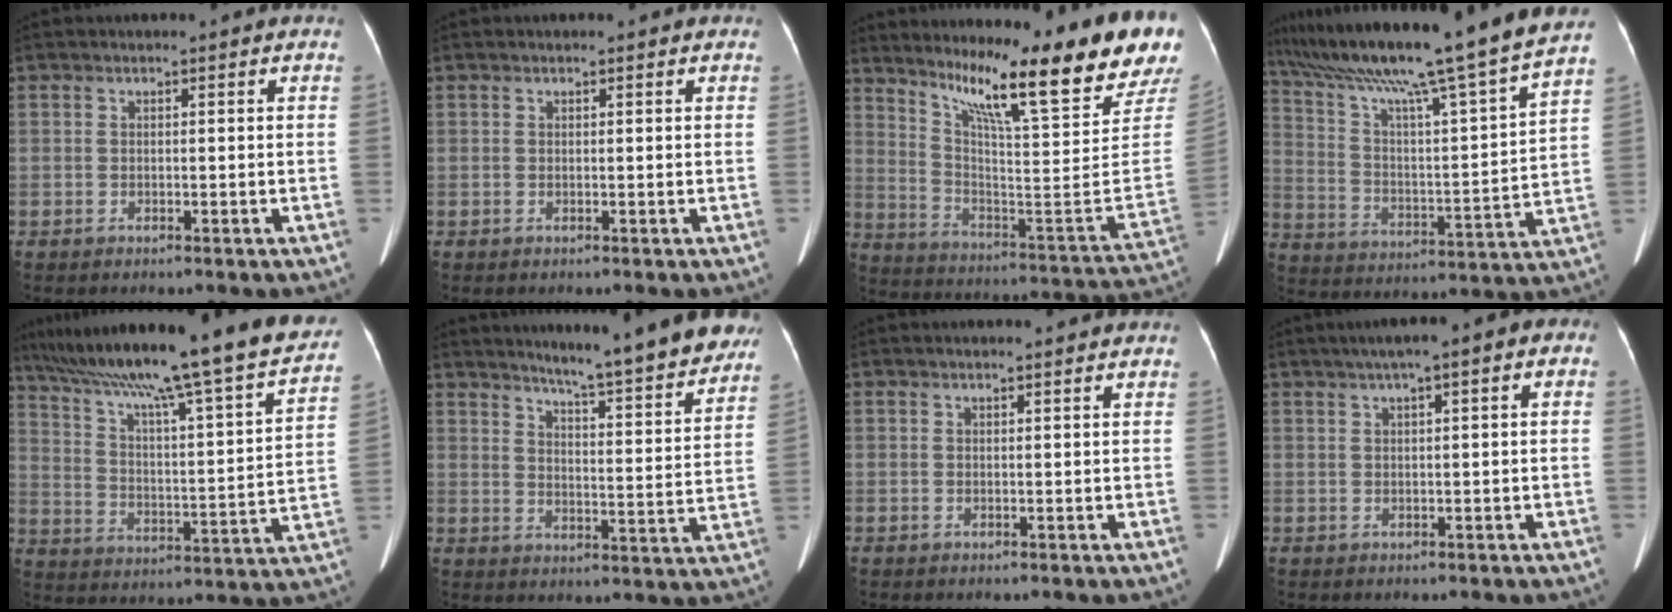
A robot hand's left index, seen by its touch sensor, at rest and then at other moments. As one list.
[{"total": 0.0}, {"total": 24.8, "force": [18.9, 0.1, 16.0], "torque": [-0.255, -0.069, 0.271]}, {"total": 26.6, "force": [22.1, -1.6, 14.8], "torque": [-0.250, -0.028, 0.326]}, {"total": 30.1, "force": [25.7, 0.9, 15.6], "torque": [-0.259, -0.043, 0.354]}, {"total": 17.4, "force": [15.6, 0.8, 7.8], "torque": [-0.099, -0.034, 0.195]}, {"total": 1.2, "force": [1.1, 0.2, 0.5], "torque": [-0.010, 0.018, 0.015]}, {"total": 6.1, "force": [2.5, 1.5, 5.3], "torque": [-0.077, 0.035, 0.028]}]